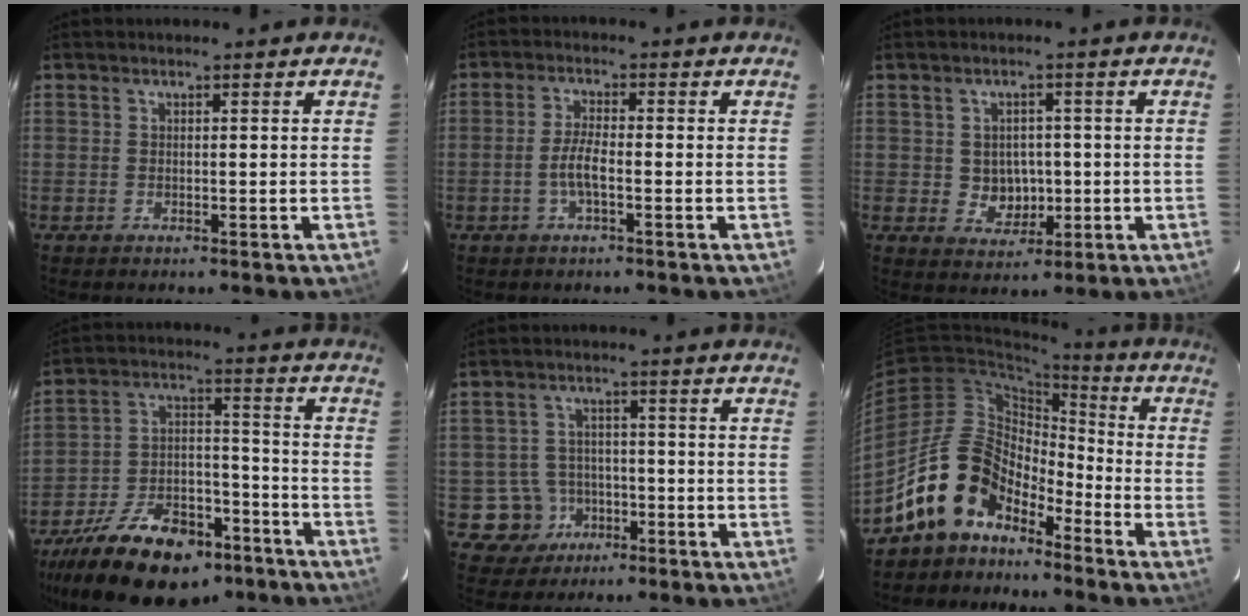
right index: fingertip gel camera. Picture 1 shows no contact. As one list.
[{"total": 4.1, "force": [-1.4, 0.8, 3.7], "torque": [-0.080, 0.003, -0.026]}, {"total": 5.2, "force": [-0.3, 4.7, 2.2], "torque": [-0.043, 0.008, 0.009]}, {"total": 23.6, "force": [-16.0, 11.7, 12.9], "torque": [-0.257, 0.001, -0.244]}, {"total": 6.5, "force": [-2.9, 5.8, 0.4], "torque": [-0.025, 0.027, -0.038]}, {"total": 12.8, "force": [-9.5, 6.9, 5.2], "torque": [-0.098, 0.028, -0.171]}]